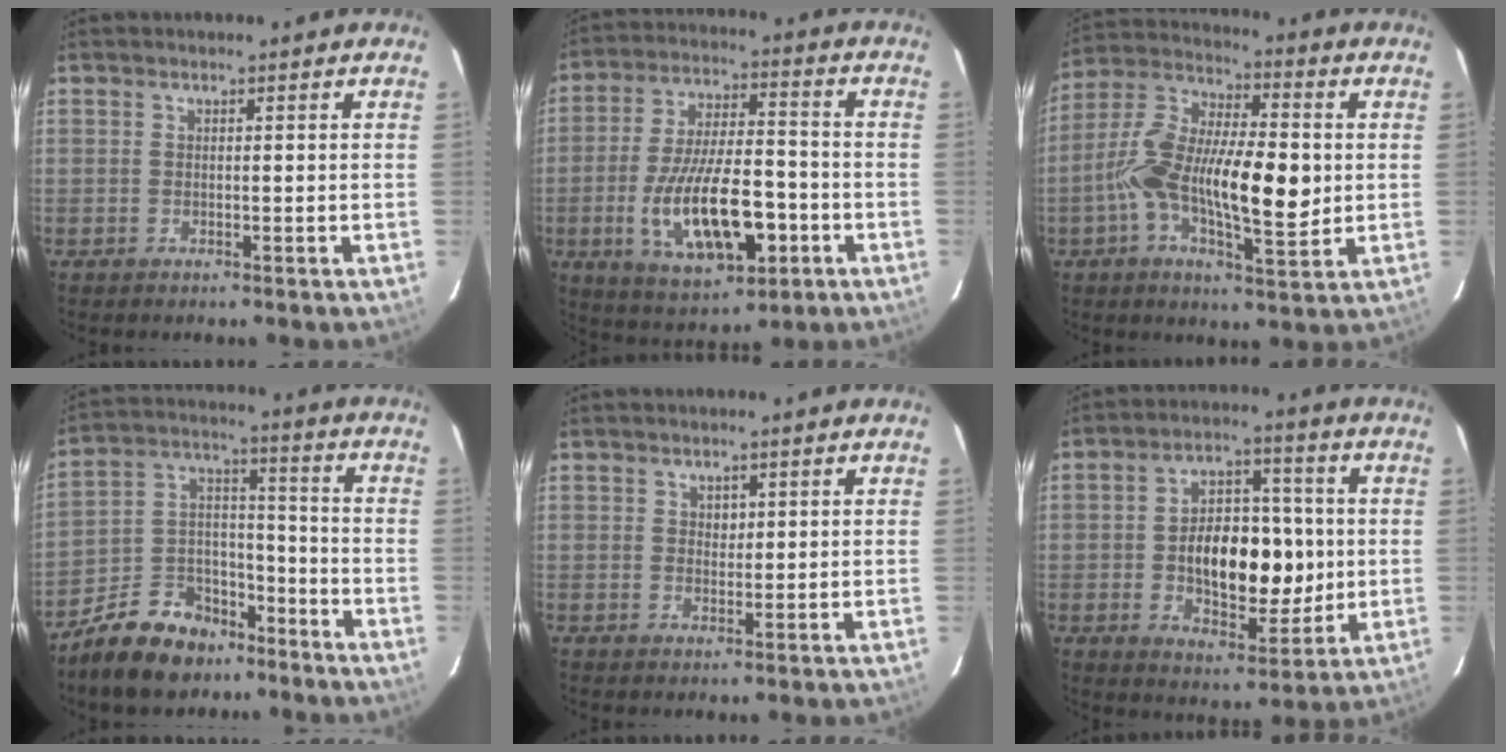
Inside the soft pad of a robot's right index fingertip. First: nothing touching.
{"total": 18.2, "force": [-5.7, 7.4, 15.6], "torque": [-0.306, -0.008, -0.081]}
{"total": 17.6, "force": [-1.7, 6.3, 16.3], "torque": [-0.303, 0.004, -0.038]}
{"total": 14.5, "force": [-10.2, 8.4, 6.0], "torque": [-0.132, 0.050, -0.157]}
{"total": 1.5, "force": [0.4, 1.4, 0.5], "torque": [-0.005, 0.006, 0.007]}
{"total": 15.0, "force": [-0.9, 8.7, 12.2], "torque": [-0.205, 0.015, -0.005]}